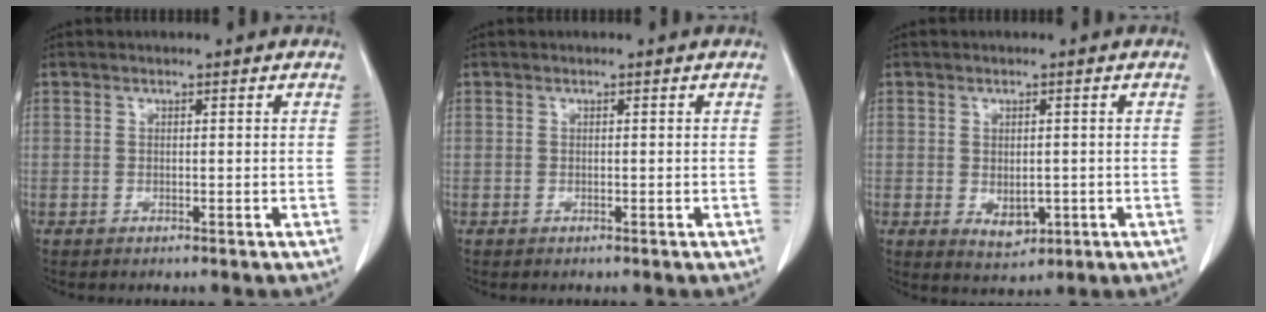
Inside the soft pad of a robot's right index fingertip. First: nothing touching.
{"total": 0.0}
{"total": 4.9, "force": [-1.0, 3.1, 3.7], "torque": [-0.058, -0.006, 0.001]}